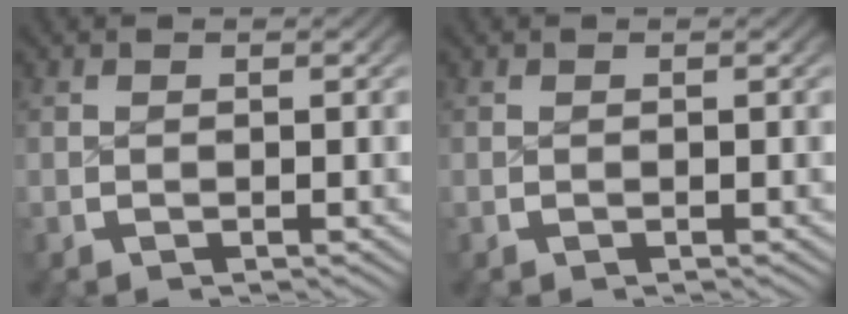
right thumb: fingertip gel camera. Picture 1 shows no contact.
{"total": 0.0}